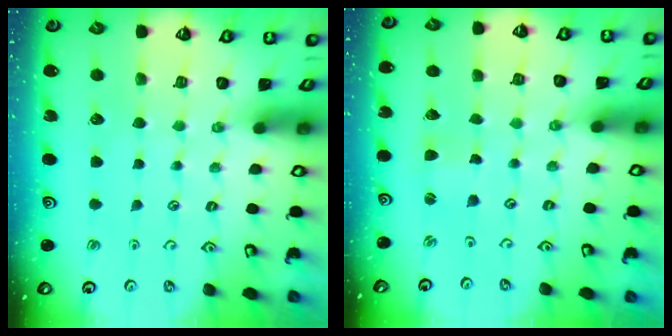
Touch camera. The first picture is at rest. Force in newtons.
{"total": 2.1, "press": 2.0, "slide": 0.4}